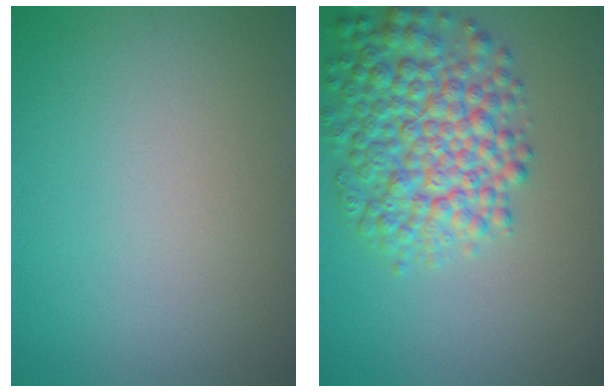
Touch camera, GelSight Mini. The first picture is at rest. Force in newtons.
{"total": 7.1, "press": 7.1, "slide": 0.2}